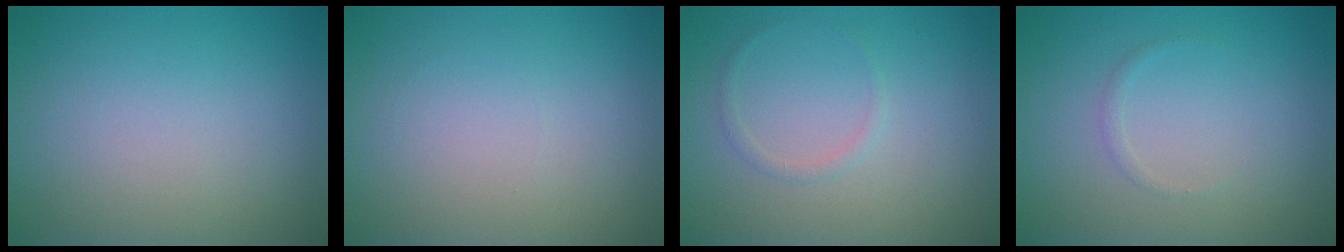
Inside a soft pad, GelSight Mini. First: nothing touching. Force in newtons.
{"total": 0.0}
{"total": 0.8, "press": 0.8, "slide": 0.0}
{"total": 0.6, "press": 0.6, "slide": 0.1}